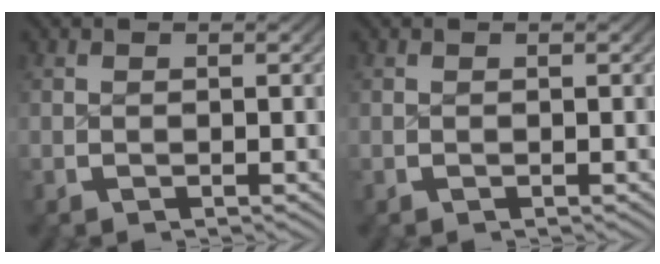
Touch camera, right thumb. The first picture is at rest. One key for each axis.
{"total": 0.0}